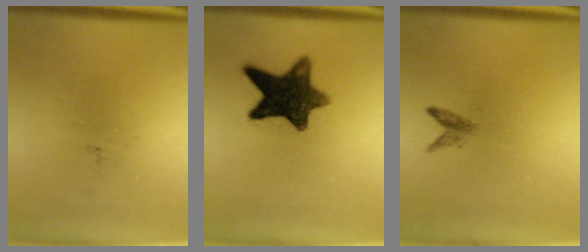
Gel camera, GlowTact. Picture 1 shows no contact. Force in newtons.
{"total": 11.4}
{"total": 1.3}